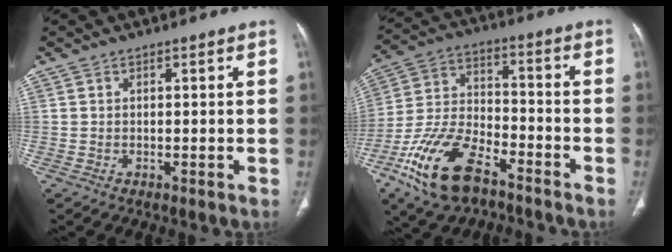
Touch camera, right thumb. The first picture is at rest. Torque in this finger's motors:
{"motor_torque": [0.03, 0.45, 1.28, -1.49, 0.17]}